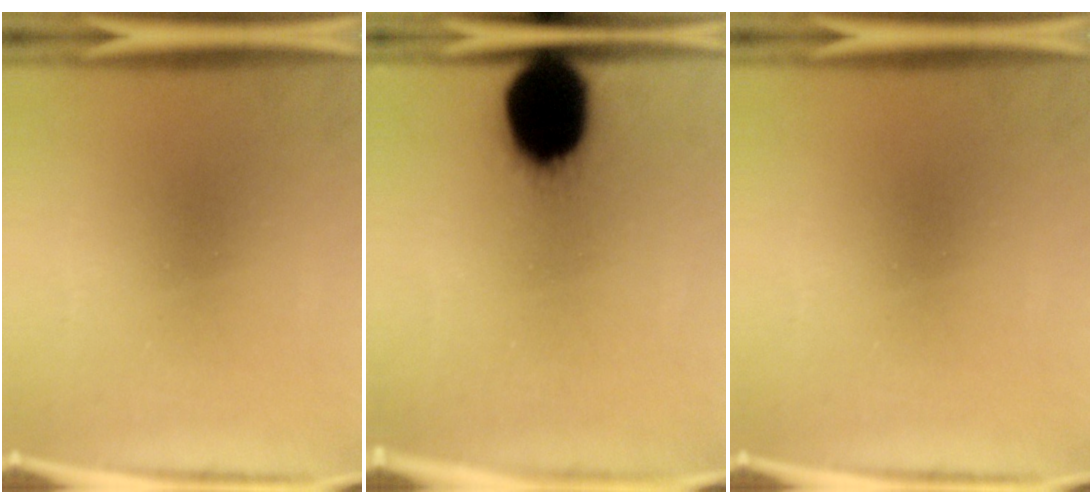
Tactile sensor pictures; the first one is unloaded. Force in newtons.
{"total": 19.9}
{"total": 0.0}